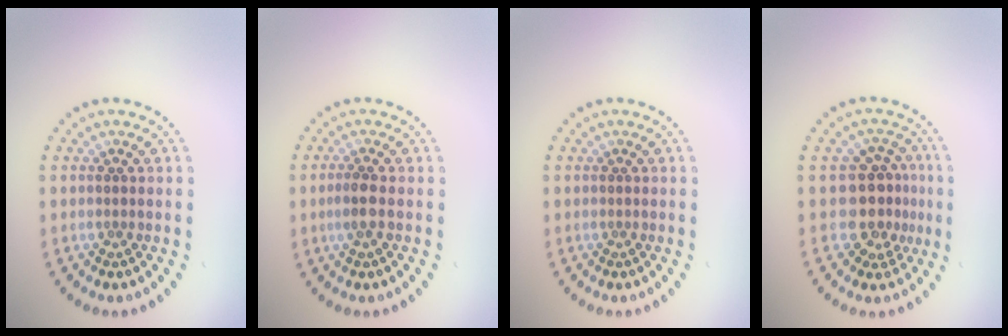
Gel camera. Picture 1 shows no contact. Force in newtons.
{"total": 1.4, "press": 1.3, "slide": 0.7}
{"total": 0.0}
{"total": 3.9, "press": 3.4, "slide": 1.9}